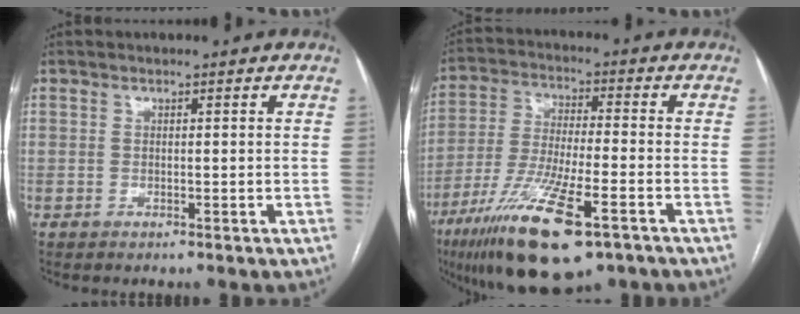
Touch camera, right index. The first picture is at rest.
{"total": 17.1, "force": [-9.8, 3.2, 13.7], "torque": [-0.270, -0.038, -0.169]}